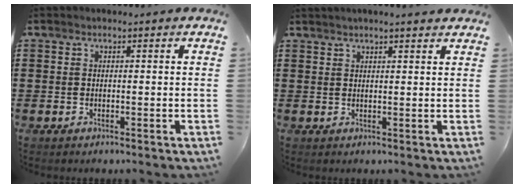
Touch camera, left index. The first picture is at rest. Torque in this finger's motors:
{"motor_torque": [2.14, 0.00, 0.87, 0.20]}